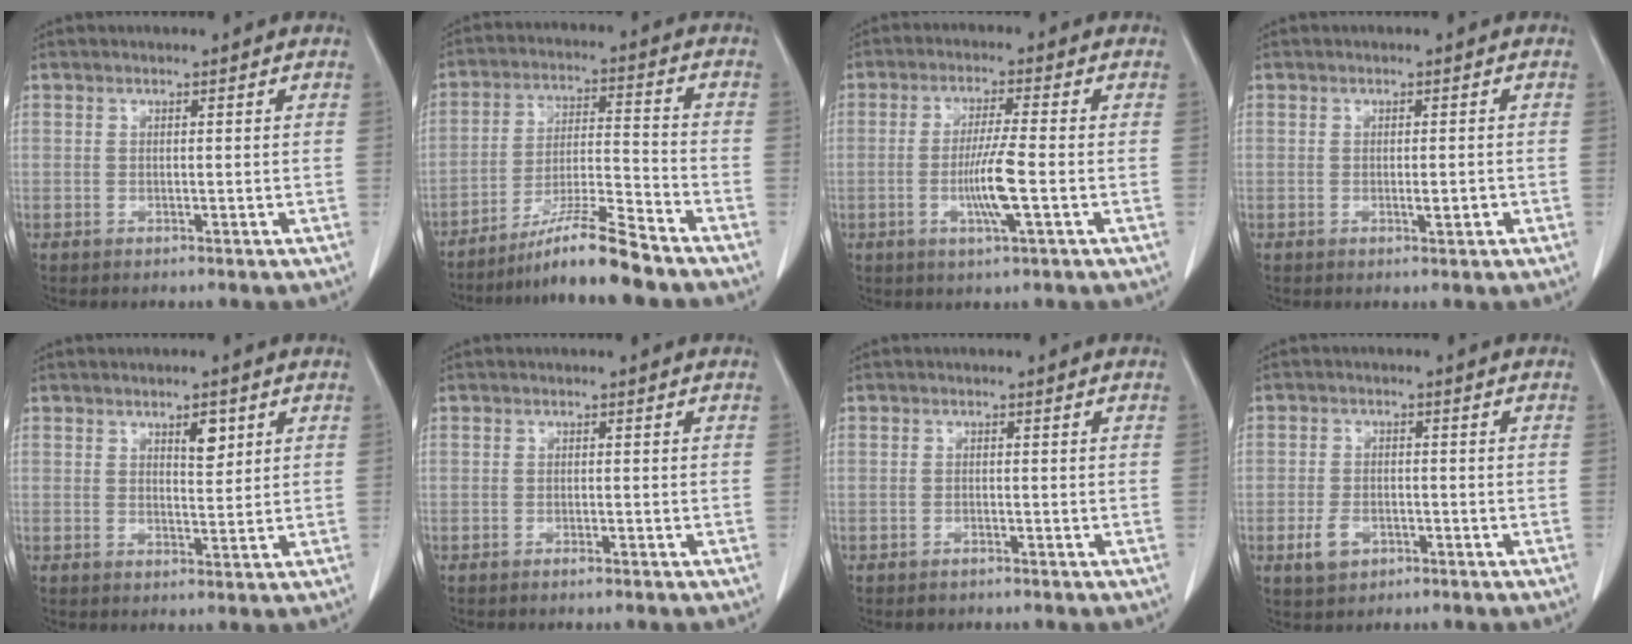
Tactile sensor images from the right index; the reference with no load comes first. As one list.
[{"total": 10.5, "force": [-8.5, -0.6, 6.0], "torque": [-0.106, -0.013, -0.152]}, {"total": 6.6, "force": [-1.6, -0.4, 6.4], "torque": [-0.121, -0.009, -0.031]}, {"total": 1.7, "force": [-0.5, 0.3, 1.5], "torque": [-0.024, -0.002, -0.005]}, {"total": 3.0, "force": [1.6, 1.1, 2.4], "torque": [-0.036, -0.004, 0.027]}, {"total": 0.8, "force": [-0.6, 0.0, 0.5], "torque": [-0.016, -0.002, -0.009]}, {"total": 1.4, "force": [-1.1, 0.6, 0.5], "torque": [-0.013, -0.002, -0.013]}, {"total": 3.8, "force": [-1.8, 2.5, 2.2], "torque": [-0.048, -0.001, -0.025]}]